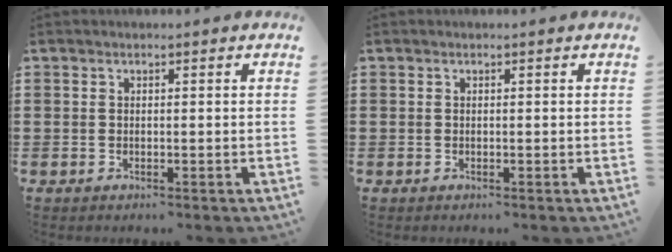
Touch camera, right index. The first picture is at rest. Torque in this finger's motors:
{"motor_torque": [0.00, 0.00, 0.00, -0.01]}